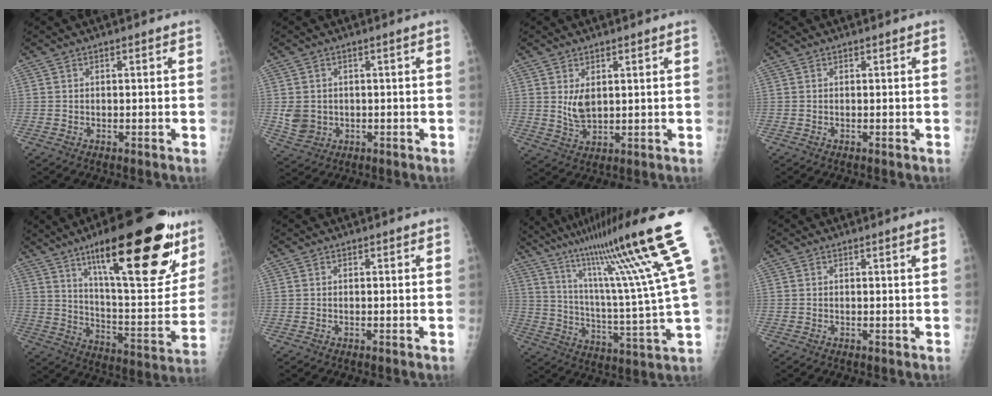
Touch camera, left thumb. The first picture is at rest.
{"total": 4.3, "force": [0.0, 3.6, 2.3], "torque": [-0.038, 0.004, 0.012]}
{"total": 4.5, "force": [1.4, 2.4, 3.5], "torque": [-0.060, -0.016, 0.035]}
{"total": 0.0}
{"total": 30.6, "force": [17.0, 8.8, 23.8], "torque": [-0.316, -0.054, 0.266]}
{"total": 0.0}
{"total": 23.5, "force": [14.5, -0.2, 18.5], "torque": [-0.284, -0.057, 0.235]}
{"total": 0.6, "force": [0.3, -0.2, 0.5], "torque": [-0.018, -0.004, 0.008]}